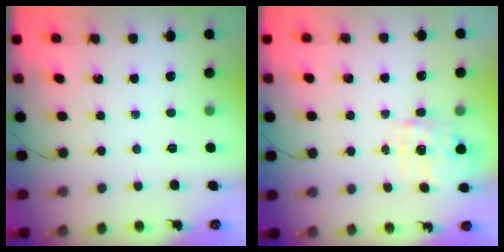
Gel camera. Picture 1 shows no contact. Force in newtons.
{"total": 2.3, "press": 2.2, "slide": 0.6}